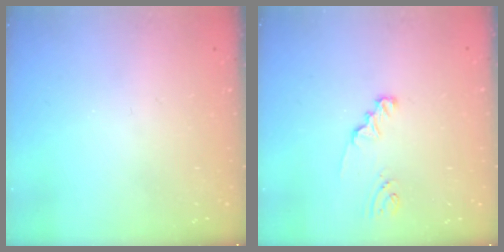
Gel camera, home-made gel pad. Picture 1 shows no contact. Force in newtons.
{"total": 2.2, "press": 2.2, "slide": 0.2}